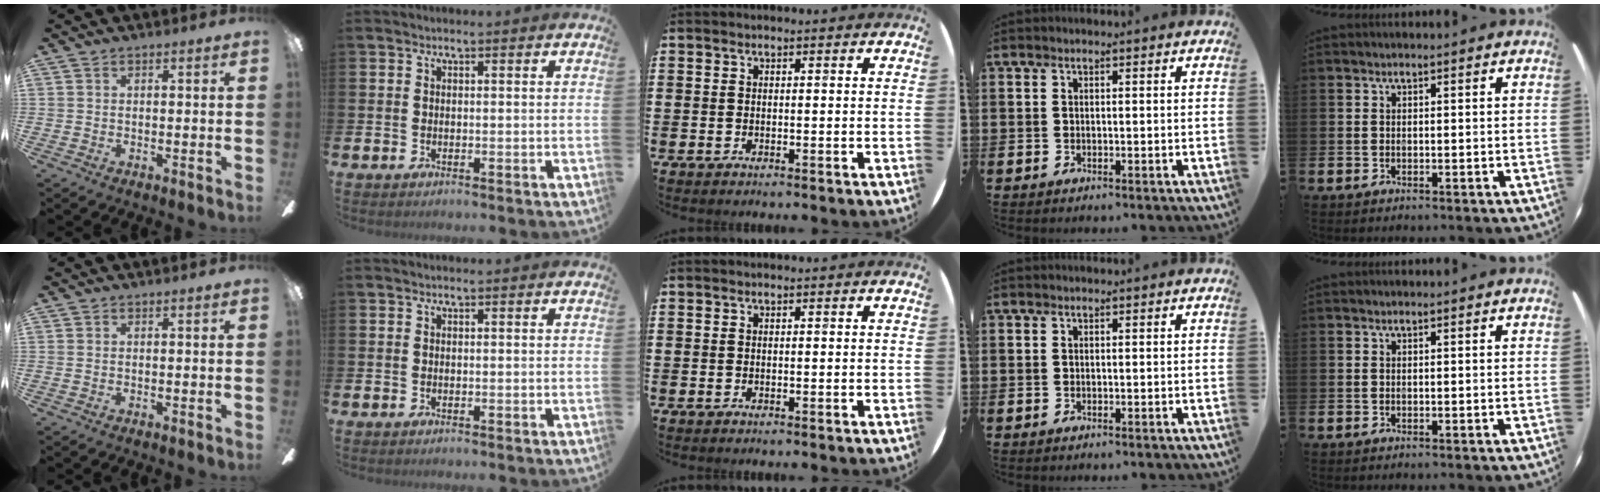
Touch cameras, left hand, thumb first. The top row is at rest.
{}